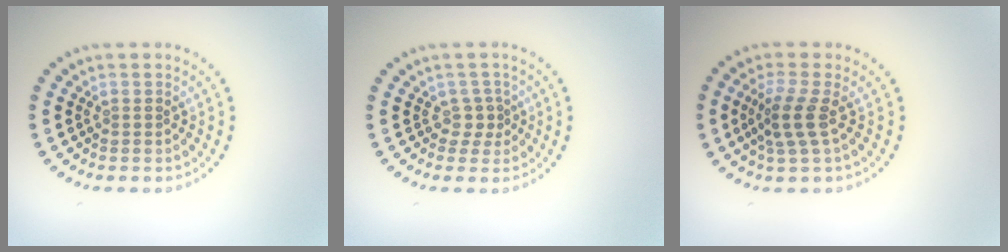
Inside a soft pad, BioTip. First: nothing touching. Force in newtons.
{"total": 1.4, "press": 1.0, "slide": 1.0}
{"total": 2.8, "press": 2.4, "slide": 1.4}